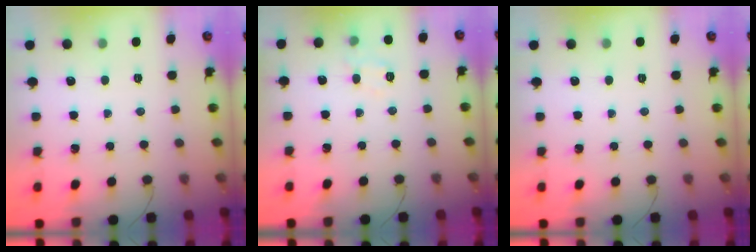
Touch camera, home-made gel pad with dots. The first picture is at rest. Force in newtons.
{"total": 8.2, "press": 8.1, "slide": 1.1}
{"total": 0.0}